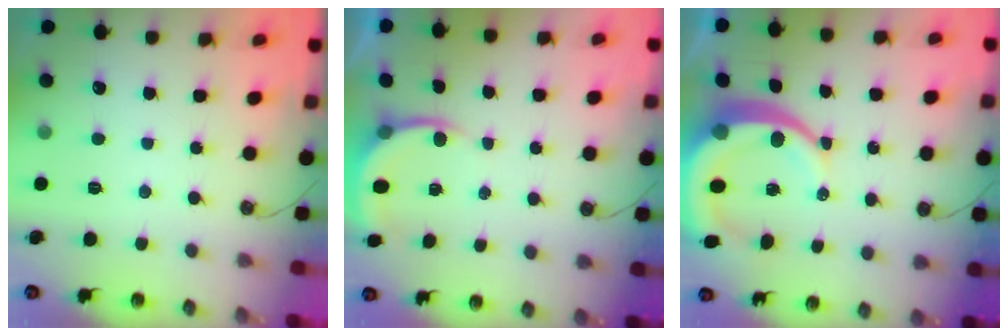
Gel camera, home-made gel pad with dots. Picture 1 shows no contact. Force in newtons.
{"total": 5.0, "press": 5.0, "slide": 0.4}
{"total": 13.6, "press": 13.5, "slide": 1.5}